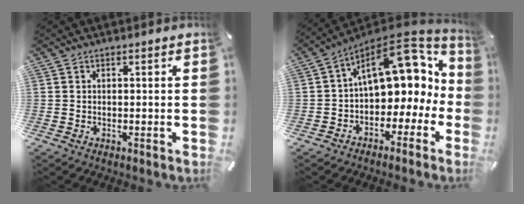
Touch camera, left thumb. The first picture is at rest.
{"total": 17.5, "force": [5.8, 11.1, 12.2], "torque": [-0.159, -0.041, 0.106]}